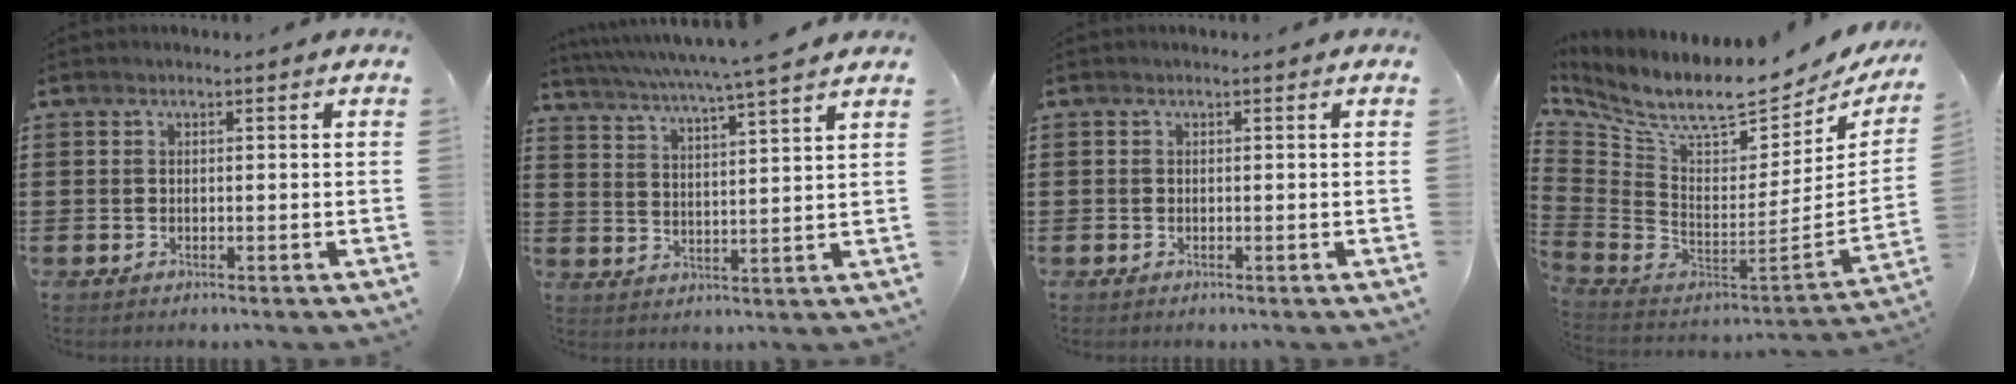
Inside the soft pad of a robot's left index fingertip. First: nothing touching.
{"total": 4.9, "force": [4.2, -1.1, 2.2], "torque": [-0.061, -0.034, 0.066]}
{"total": 0.0}
{"total": 9.0, "force": [7.1, 1.2, 5.4], "torque": [-0.133, -0.071, 0.119]}